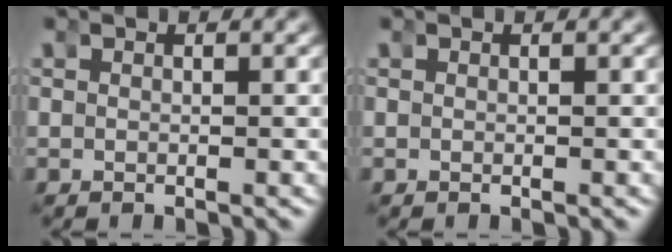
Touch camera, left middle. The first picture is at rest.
{"total": 0.0}